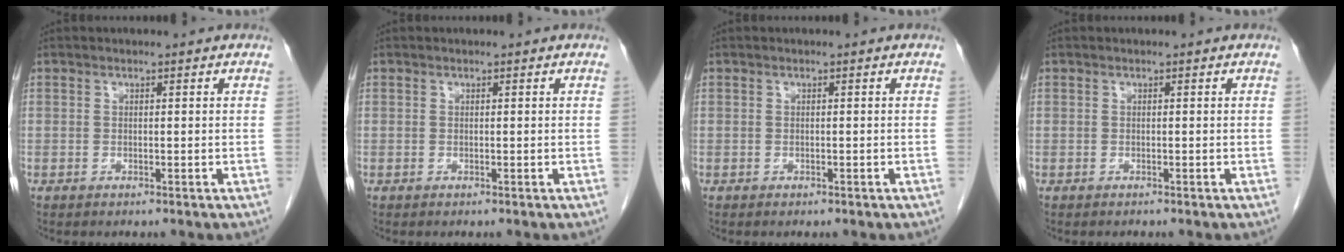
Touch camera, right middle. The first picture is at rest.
{"total": 0.0}
{"total": 0.0}
{"total": 0.0}